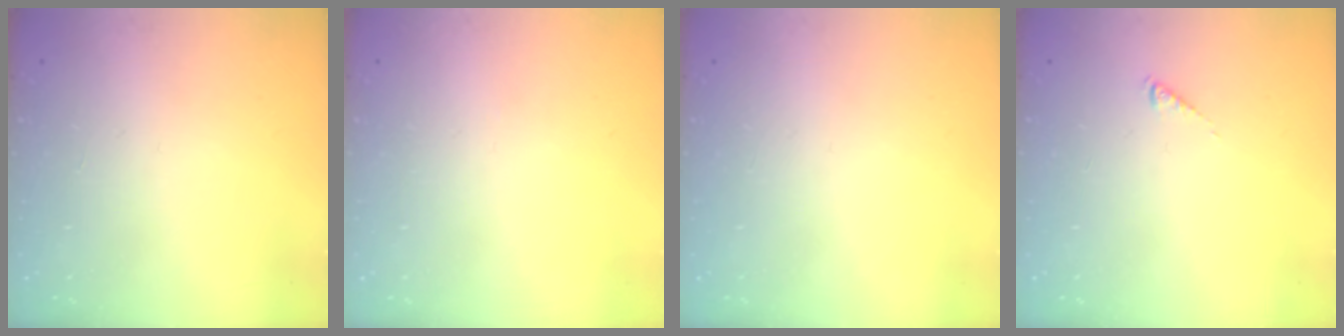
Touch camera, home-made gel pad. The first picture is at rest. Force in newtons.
{"total": 0.0}
{"total": 0.0}
{"total": 0.0}